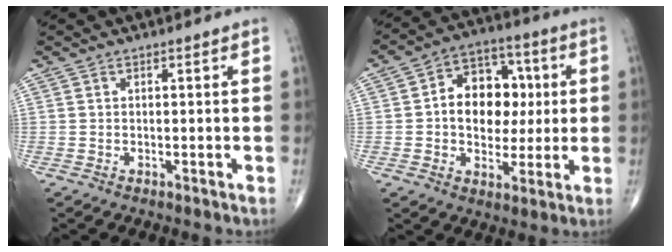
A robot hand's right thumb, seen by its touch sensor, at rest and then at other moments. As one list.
[{"total": 13.7, "force": [1.0, 10.0, 9.2], "torque": [-0.092, 0.021, 0.013]}]